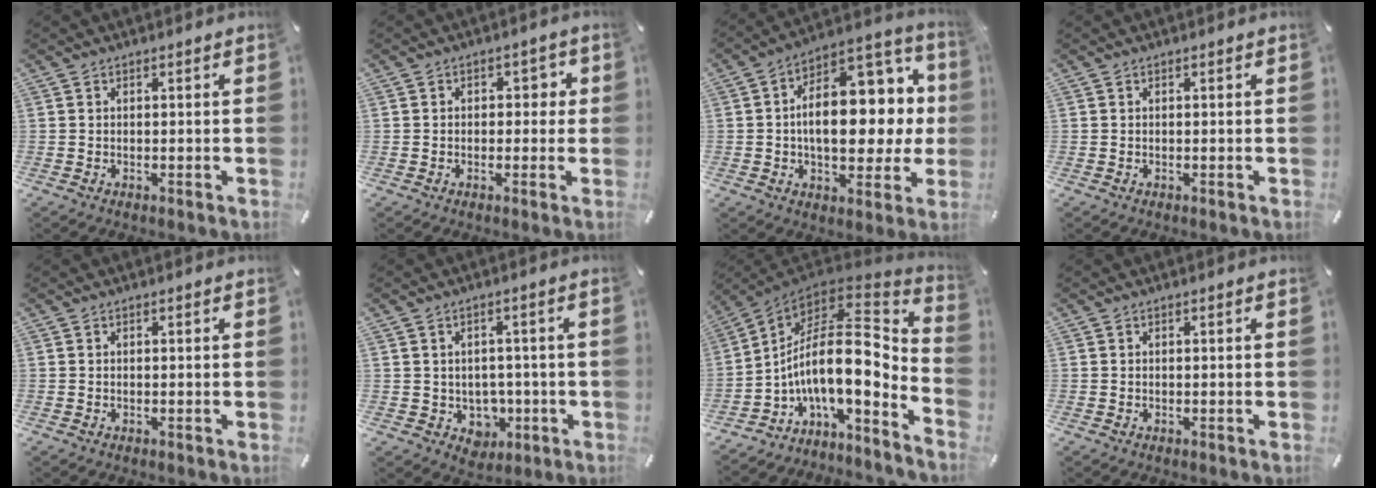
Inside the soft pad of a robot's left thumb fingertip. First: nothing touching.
{"total": 3.1, "force": [-0.2, 2.4, 1.9], "torque": [-0.016, 0.003, -0.015]}
{"total": 19.7, "force": [2.1, 11.8, 15.7], "torque": [-0.222, -0.019, 0.040]}
{"total": 0.0}
{"total": 0.0}
{"total": 6.3, "force": [-0.3, 5.9, 2.2], "torque": [-0.016, -0.007, 0.001]}
{"total": 18.8, "force": [1.3, 8.9, 16.5], "torque": [-0.312, -0.055, 0.010]}
{"total": 0.0}